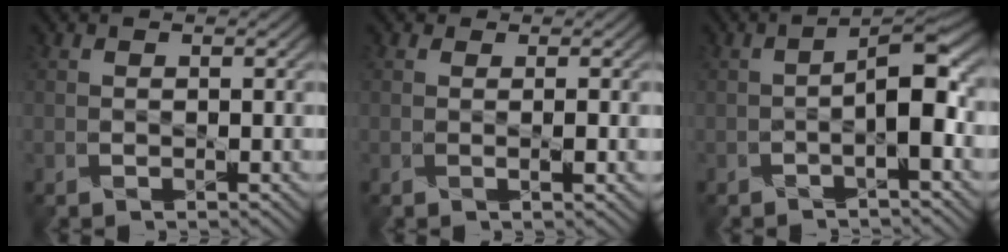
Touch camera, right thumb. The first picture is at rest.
{"total": 1.5, "force": [0.0, 0.5, 1.4], "torque": [-0.022, 0.002, -0.003]}
{"total": 5.6, "force": [-1.7, 1.3, 5.2], "torque": [-0.077, 0.016, -0.031]}